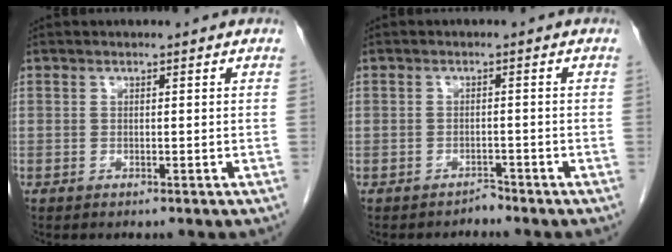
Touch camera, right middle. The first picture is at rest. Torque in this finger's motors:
{"motor_torque": [0.09, 0.04, -0.07, -0.02]}